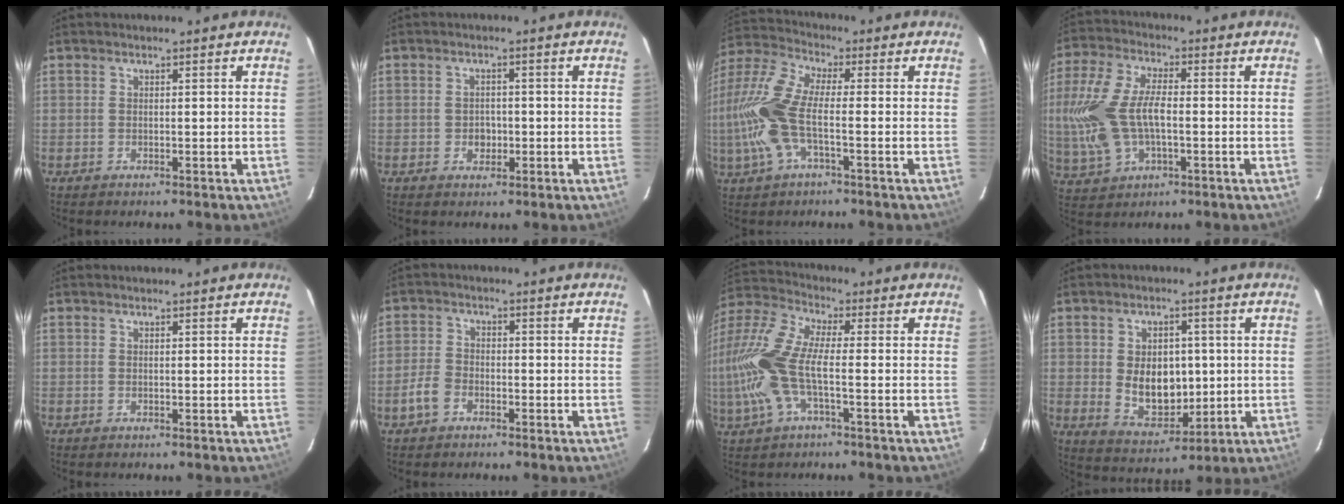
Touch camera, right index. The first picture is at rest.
{"total": 2.7, "force": [-0.4, 2.5, 1.2], "torque": [-0.020, 0.006, -0.001]}
{"total": 12.7, "force": [-2.3, 4.2, 11.8], "torque": [-0.265, 0.003, -0.048]}
{"total": 15.0, "force": [-1.1, 8.0, 12.7], "torque": [-0.283, 0.005, -0.016]}
{"total": 0.0}
{"total": 4.2, "force": [-2.4, 2.9, 1.9], "torque": [-0.049, 0.008, -0.044]}
{"total": 15.7, "force": [-2.4, 5.7, 14.4], "torque": [-0.304, 0.001, -0.051]}
{"total": 9.8, "force": [0.2, 6.8, 7.0], "torque": [-0.131, -0.005, 0.024]}